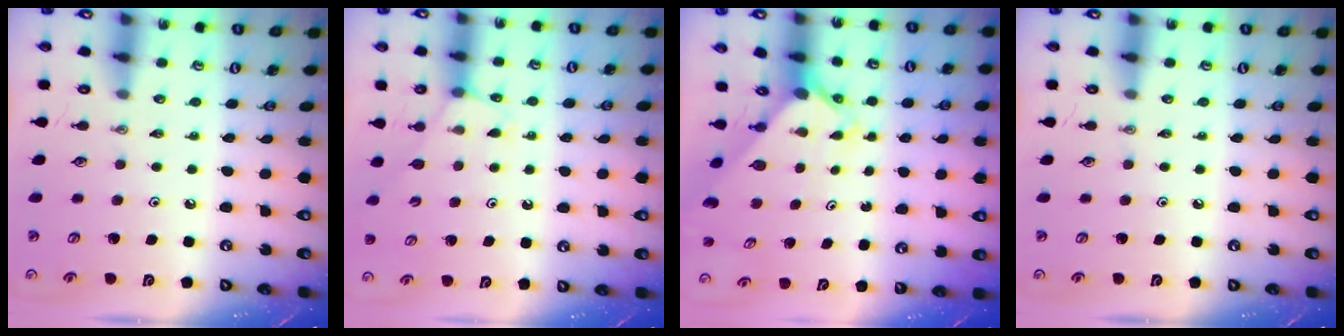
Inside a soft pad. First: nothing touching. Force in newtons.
{"total": 5.3, "press": 5.2, "slide": 0.7}
{"total": 2.3, "press": 2.3, "slide": 0.1}
{"total": 0.0}